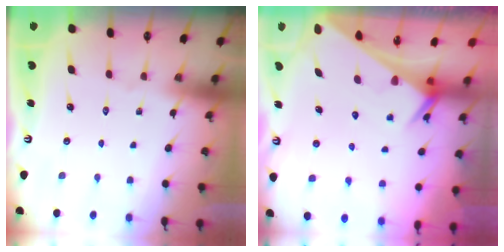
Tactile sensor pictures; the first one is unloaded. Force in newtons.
{"total": 2.7, "press": 2.7, "slide": 0.1}